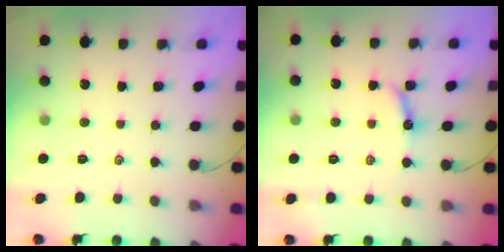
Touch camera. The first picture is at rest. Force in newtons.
{"total": 8.0, "press": 8.0, "slide": 0.2}